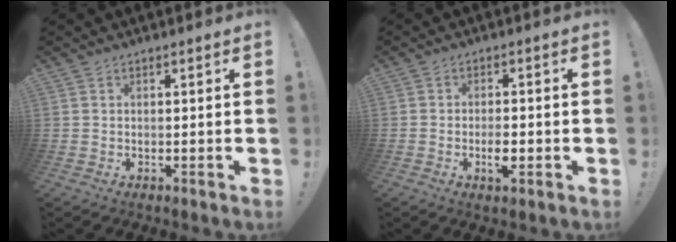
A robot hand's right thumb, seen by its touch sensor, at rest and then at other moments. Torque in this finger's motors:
{"motor_torque": [0.63, 0.73, 0.64, -0.17, -0.01]}